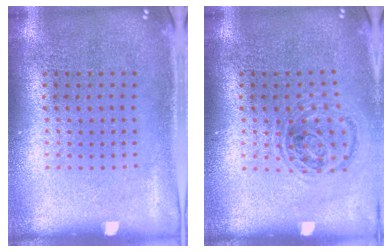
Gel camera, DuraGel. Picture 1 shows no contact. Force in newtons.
{"total": 1.0, "press": 0.9, "slide": 0.2}